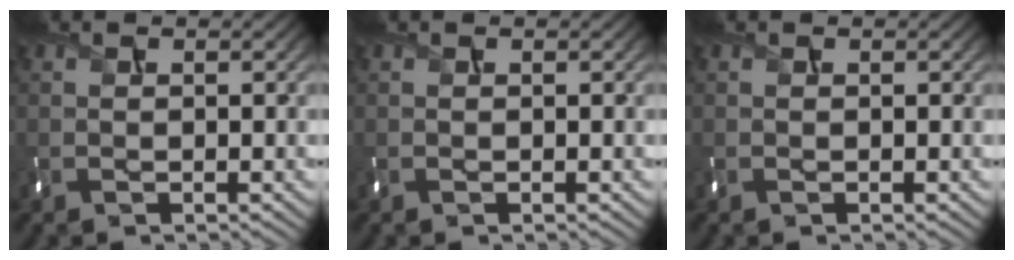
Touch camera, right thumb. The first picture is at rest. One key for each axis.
{"total": 0.0}
{"total": 0.0}